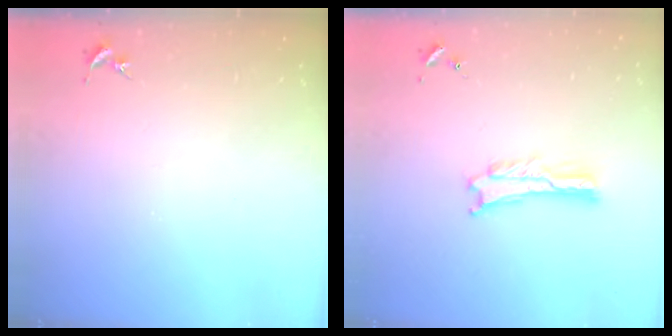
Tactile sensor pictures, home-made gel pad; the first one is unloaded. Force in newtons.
{"total": 1.0, "press": 1.0, "slide": 0.2}